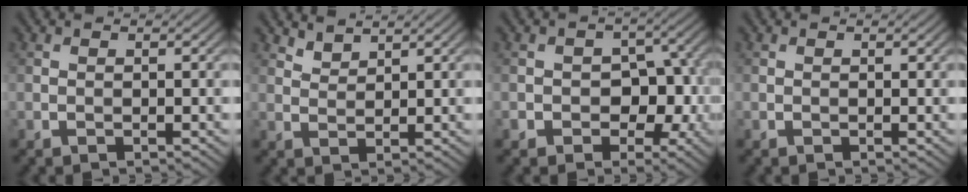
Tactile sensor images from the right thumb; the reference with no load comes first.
{"total": 2.3, "force": [2.1, 0.6, 0.7], "torque": [-0.020, -0.001, 0.048]}
{"total": 7.5, "force": [-2.5, 5.6, 4.2], "torque": [-0.054, 0.001, -0.038]}
{"total": 0.0}